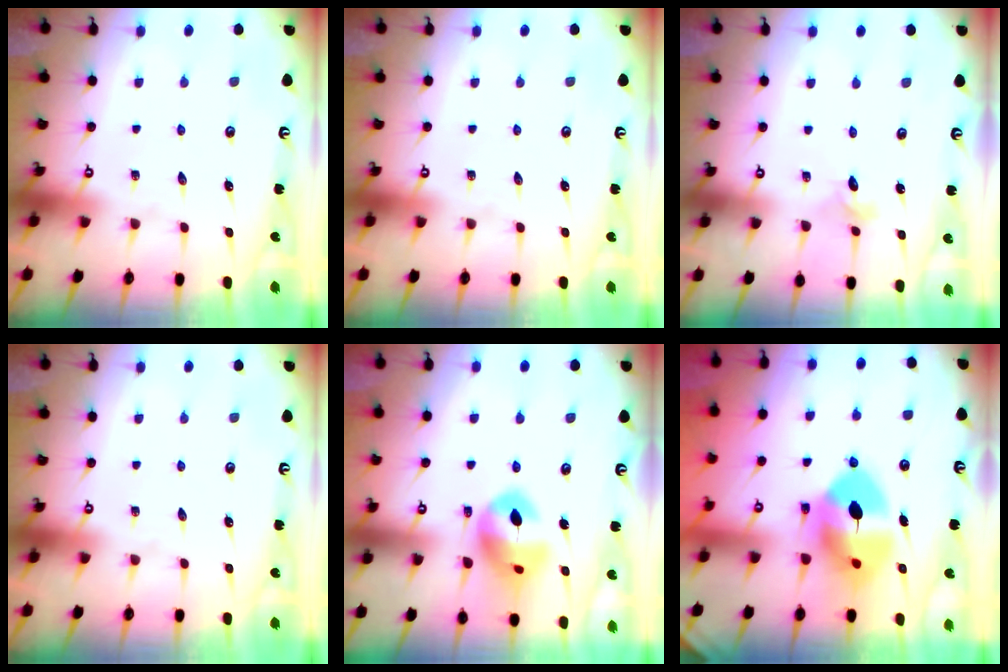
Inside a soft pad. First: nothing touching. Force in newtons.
{"total": 0.0}
{"total": 2.4, "press": 2.4, "slide": 0.2}
{"total": 0.0}
{"total": 13.8, "press": 13.6, "slide": 2.1}
{"total": 12.2, "press": 12.1, "slide": 1.7}